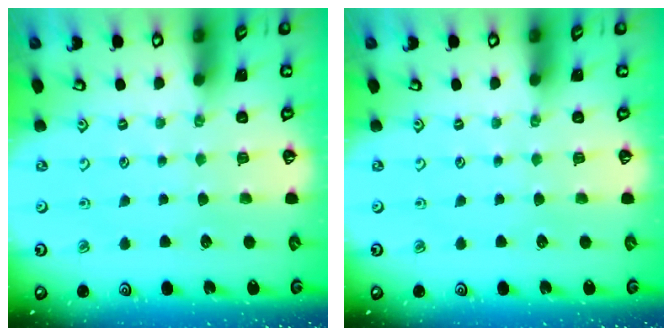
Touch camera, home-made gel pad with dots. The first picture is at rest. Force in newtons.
{"total": 0.0}